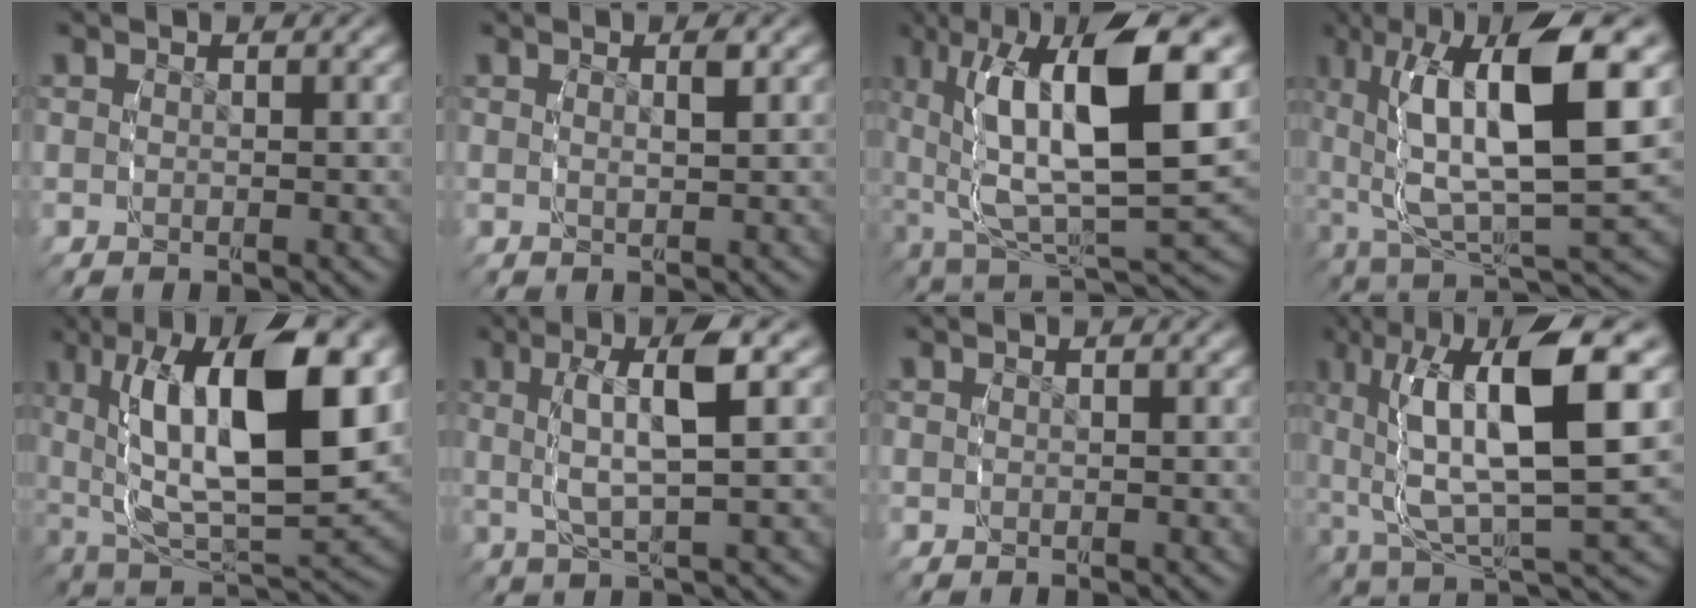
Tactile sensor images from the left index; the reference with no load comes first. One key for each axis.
{"total": 1.1, "fx": 0.6, "fy": 0.0, "fz": 1.0, "tx": -0.012, "ty": 0.001, "tz": 0.008}
{"total": 15.5, "fx": 0.9, "fy": 8.0, "fz": 13.3, "tx": -0.229, "ty": -0.007, "tz": 0.024}
{"total": 14.2, "fx": 1.4, "fy": 7.0, "fz": 12.2, "tx": -0.213, "ty": 0.000, "tz": 0.026}
{"total": 15.5, "fx": 0.9, "fy": 8.2, "fz": 13.1, "tx": -0.236, "ty": -0.012, "tz": 0.030}
{"total": 6.1, "fx": 0.8, "fy": 1.8, "fz": 5.8, "tx": -0.105, "ty": 0.020, "tz": 0.006}
{"total": 0.0}
{"total": 12.9, "fx": 1.7, "fy": 6.3, "fz": 11.2, "tx": -0.197, "ty": 0.004, "tz": 0.027}